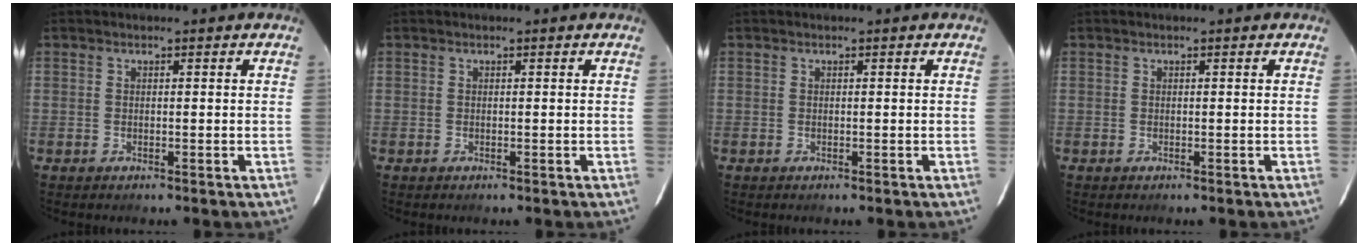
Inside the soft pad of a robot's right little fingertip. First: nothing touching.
{"total": 0.0}
{"total": 0.0}
{"total": 0.0}